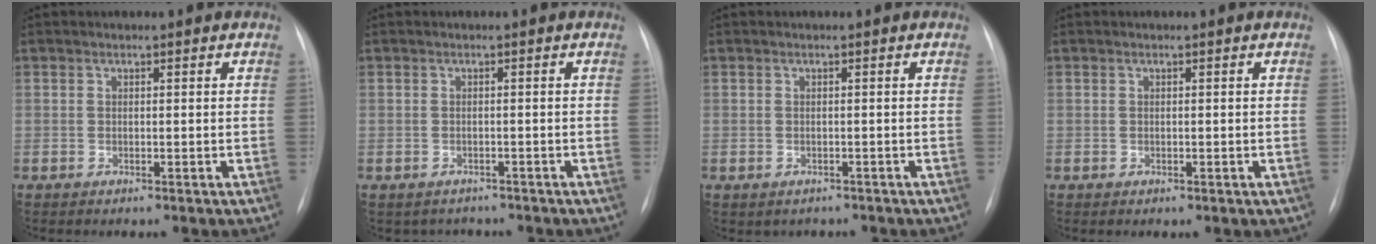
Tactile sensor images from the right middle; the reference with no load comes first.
{"total": 3.0, "force": [-2.5, 1.6, -0.1], "torque": [-0.001, 0.009, -0.031]}
{"total": 2.1, "force": [-1.5, 1.4, 0.2], "torque": [-0.006, 0.005, -0.017]}
{"total": 0.0}